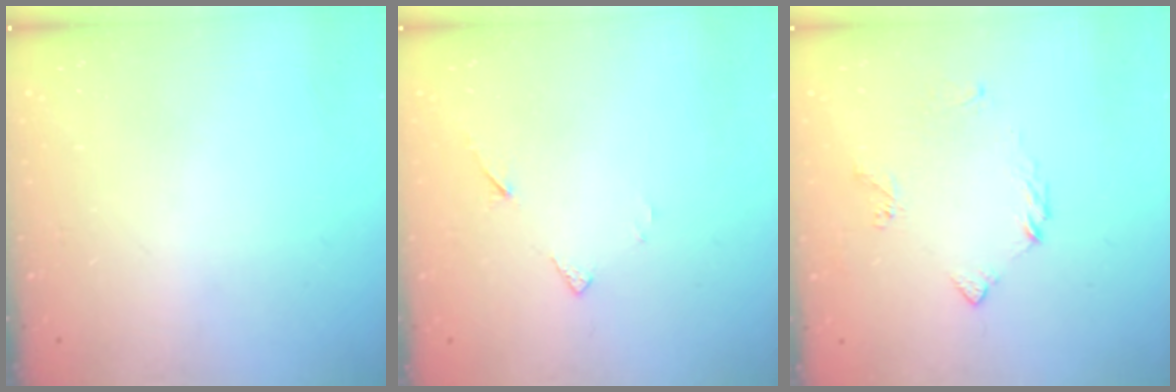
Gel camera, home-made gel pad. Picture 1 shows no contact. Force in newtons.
{"total": 5.7, "press": 5.7, "slide": 0.5}
{"total": 4.4, "press": 4.3, "slide": 0.7}